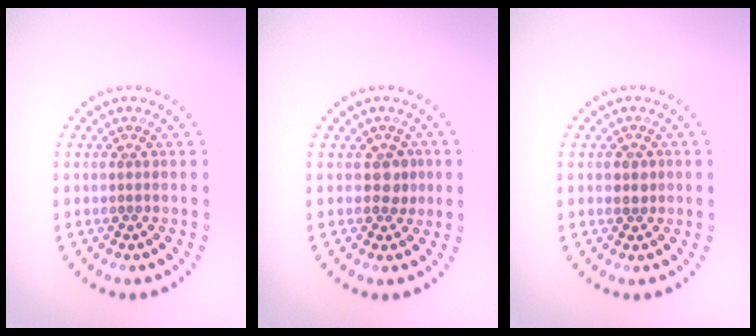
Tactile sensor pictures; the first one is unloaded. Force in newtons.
{"total": 1.6, "press": 1.5, "slide": 0.5}
{"total": 1.3, "press": 1.3, "slide": 0.4}